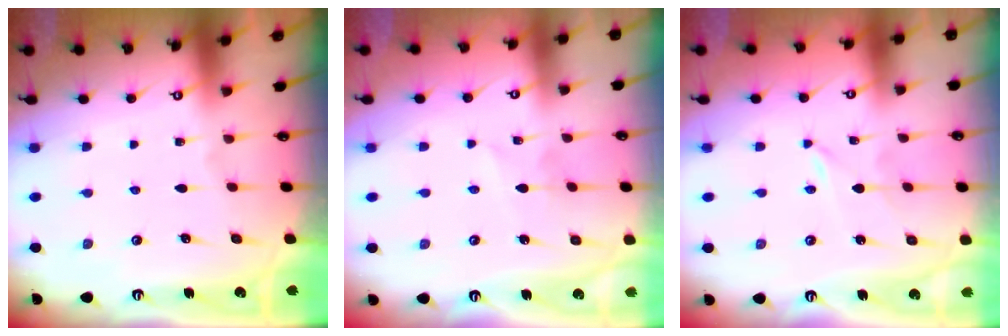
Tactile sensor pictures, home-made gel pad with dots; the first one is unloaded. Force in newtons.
{"total": 2.7, "press": 2.7, "slide": 0.2}
{"total": 0.0}